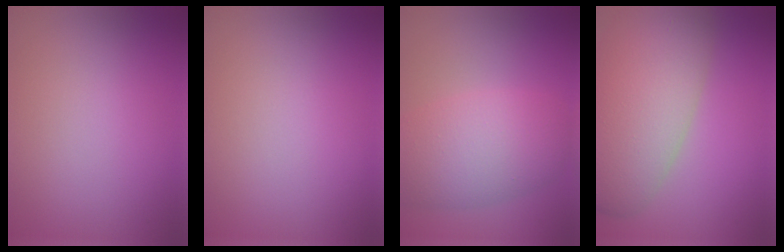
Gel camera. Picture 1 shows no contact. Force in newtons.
{"total": 0.0}
{"total": 6.6, "press": 6.6, "slide": 0.4}
{"total": 11.3, "press": 11.3, "slide": 0.8}